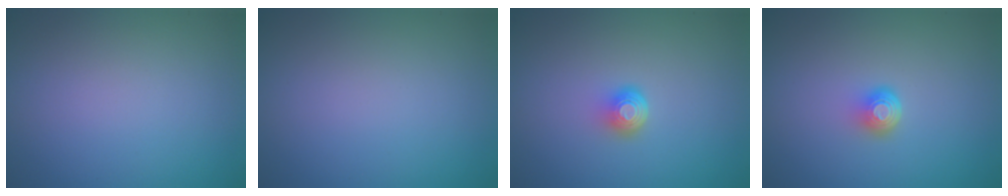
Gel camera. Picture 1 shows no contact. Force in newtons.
{"total": 0.0}
{"total": 2.0, "press": 1.3, "slide": 1.6}
{"total": 2.0, "press": 1.3, "slide": 1.6}